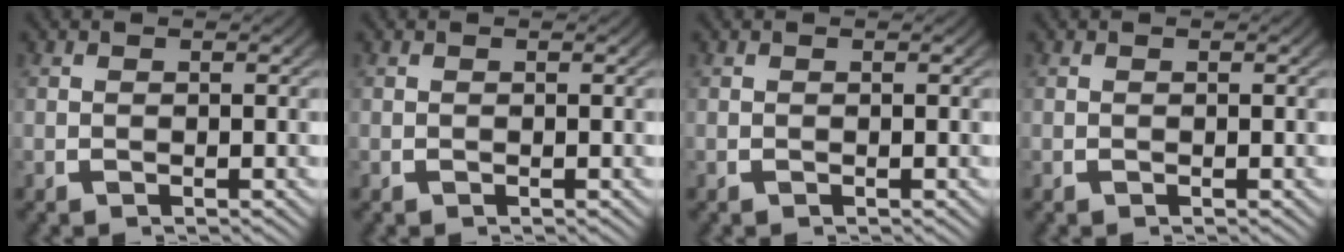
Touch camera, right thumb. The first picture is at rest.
{"total": 0.0}
{"total": 0.0}
{"total": 0.0}